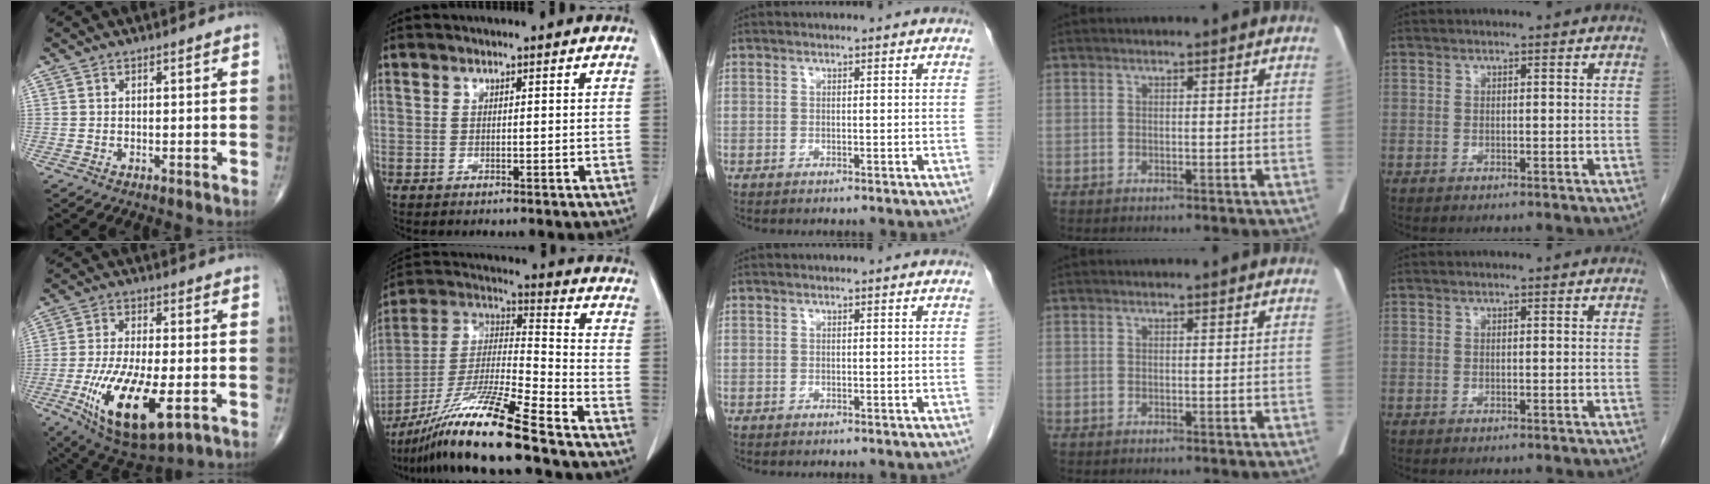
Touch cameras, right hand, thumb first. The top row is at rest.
{"thumb": {"total": 18.2, "force": [-6.0, 6.9, 15.8], "torque": [-0.301, -0.009, -0.088]}, "index": {"total": 17.0, "force": [-12.7, -0.8, 11.2], "torque": [-0.233, -0.024, -0.238]}}